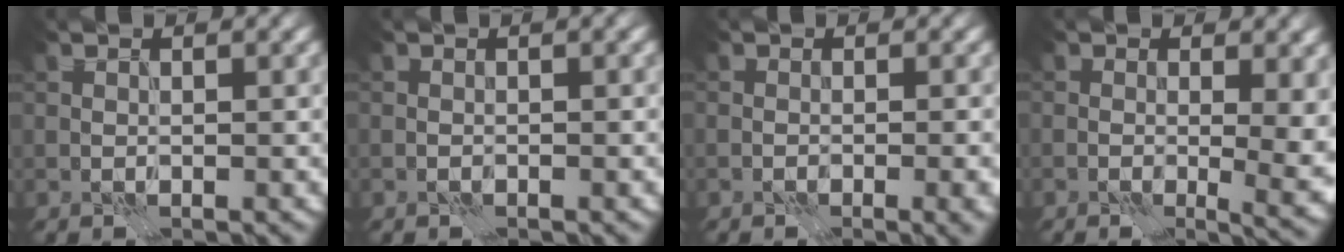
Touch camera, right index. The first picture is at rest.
{"total": 0.8, "force": [0.1, 0.2, 0.7], "torque": [-0.006, 0.000, -0.001]}
{"total": 2.2, "force": [-0.5, 0.8, 2.0], "torque": [-0.008, 0.004, -0.007]}
{"total": 6.5, "force": [1.0, 2.8, 5.8], "torque": [-0.042, -0.007, 0.022]}